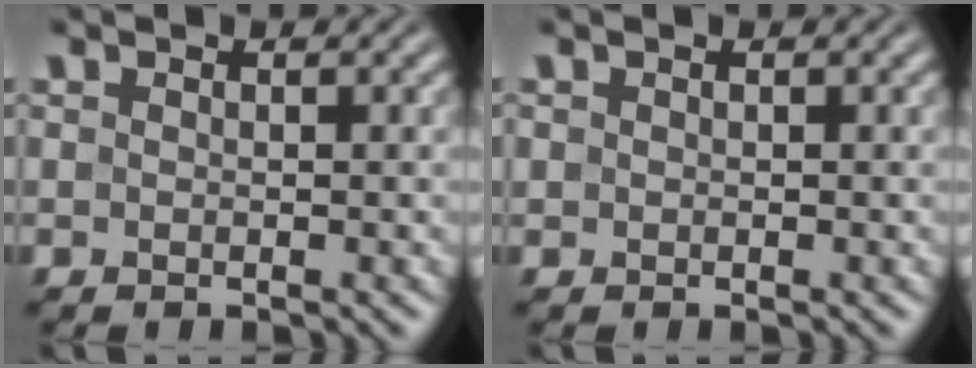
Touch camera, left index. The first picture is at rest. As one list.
[{"total": 0.0}]